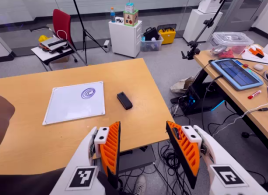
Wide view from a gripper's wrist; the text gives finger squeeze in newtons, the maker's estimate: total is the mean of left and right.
{"total": 0.0}